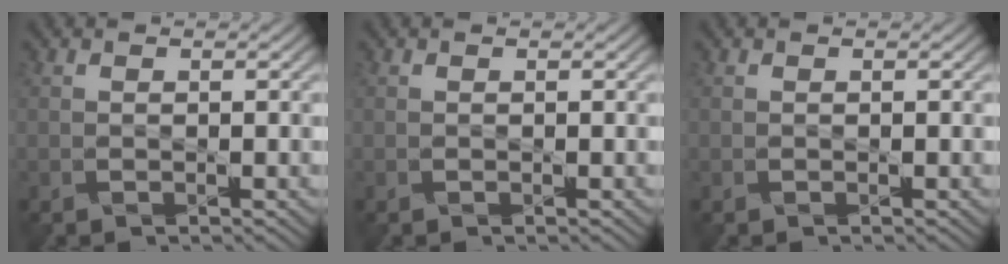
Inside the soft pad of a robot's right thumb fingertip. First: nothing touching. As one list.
[{"total": 0.0}, {"total": 0.0}]